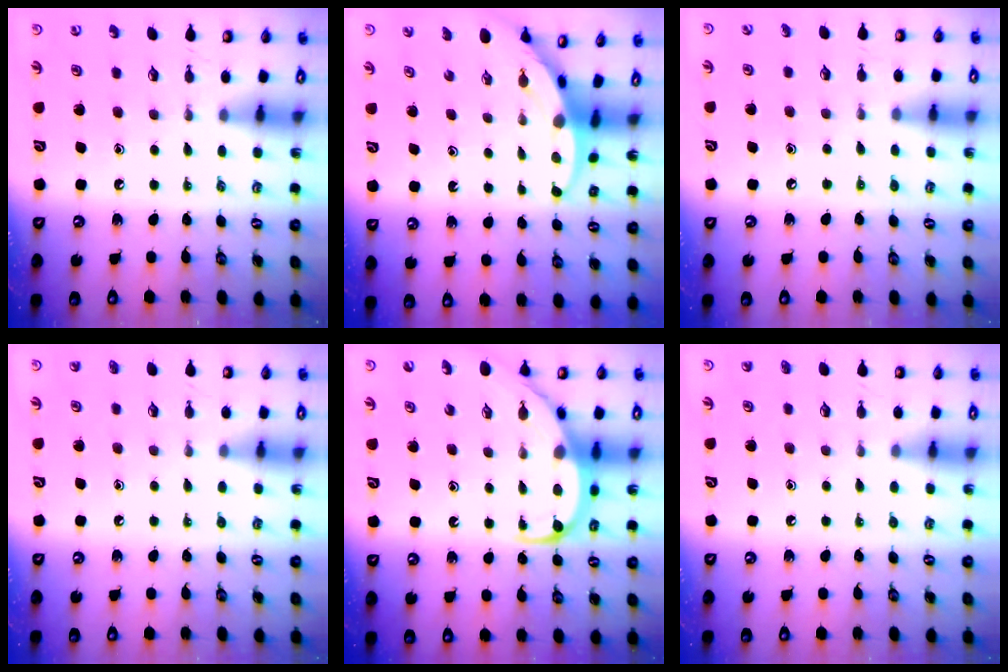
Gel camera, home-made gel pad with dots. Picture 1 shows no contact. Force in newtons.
{"total": 3.6, "press": 3.6, "slide": 0.4}
{"total": 4.6, "press": 4.5, "slide": 0.5}
{"total": 0.8, "press": 0.8, "slide": 0.1}
{"total": 10.1, "press": 10.0, "slide": 1.2}
{"total": 0.8, "press": 0.8, "slide": 0.1}